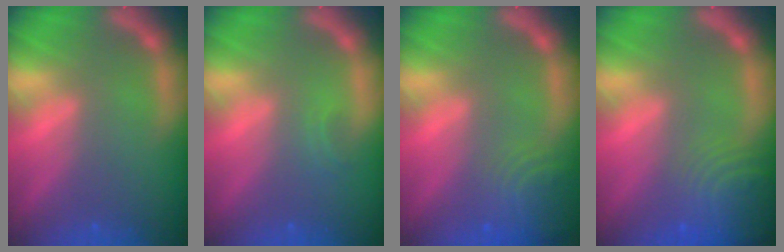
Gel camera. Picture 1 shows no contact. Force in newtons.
{"total": 0.9}
{"total": 5.6}
{"total": 8.5}